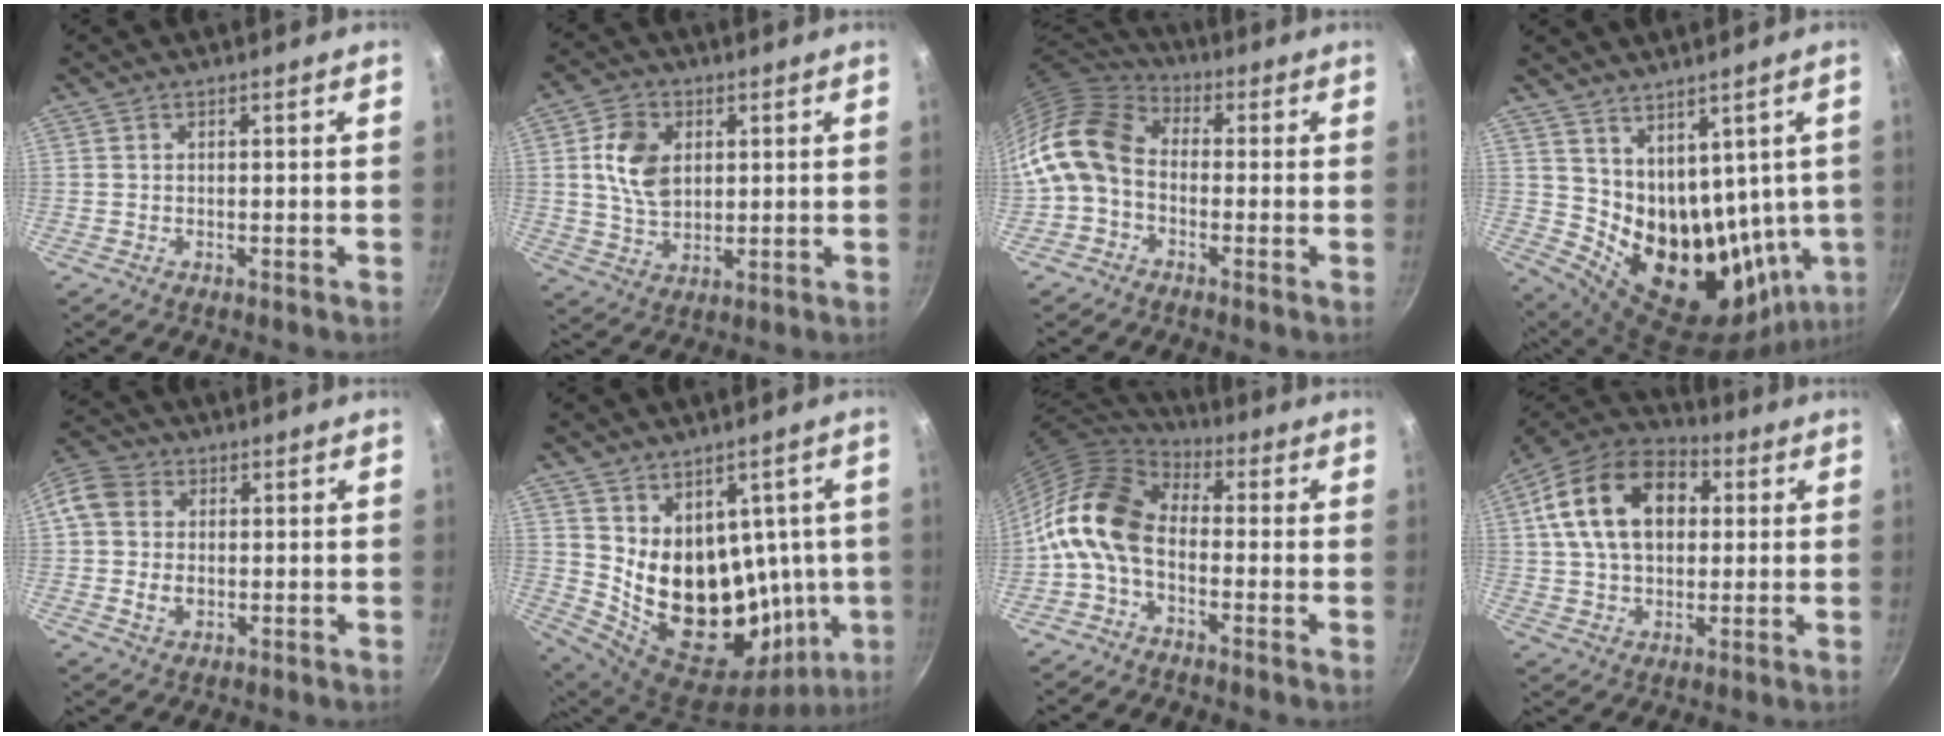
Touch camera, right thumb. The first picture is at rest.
{"total": 9.4, "force": [2.0, 6.6, 6.4], "torque": [-0.101, -0.004, 0.038]}
{"total": 13.2, "force": [-2.0, 9.8, 8.6], "torque": [-0.160, 0.039, -0.064]}
{"total": 17.0, "force": [6.3, 11.2, 11.2], "torque": [-0.146, -0.039, 0.140]}
{"total": 10.4, "force": [0.1, 8.5, 5.9], "torque": [-0.114, 0.015, -0.010]}
{"total": 21.1, "force": [2.9, 14.4, 15.1], "torque": [-0.186, -0.051, 0.076]}
{"total": 13.0, "force": [-1.8, 8.2, 9.8], "torque": [-0.176, 0.036, -0.056]}
{"total": 19.2, "force": [4.4, 13.0, 13.4], "torque": [-0.213, 0.021, 0.060]}